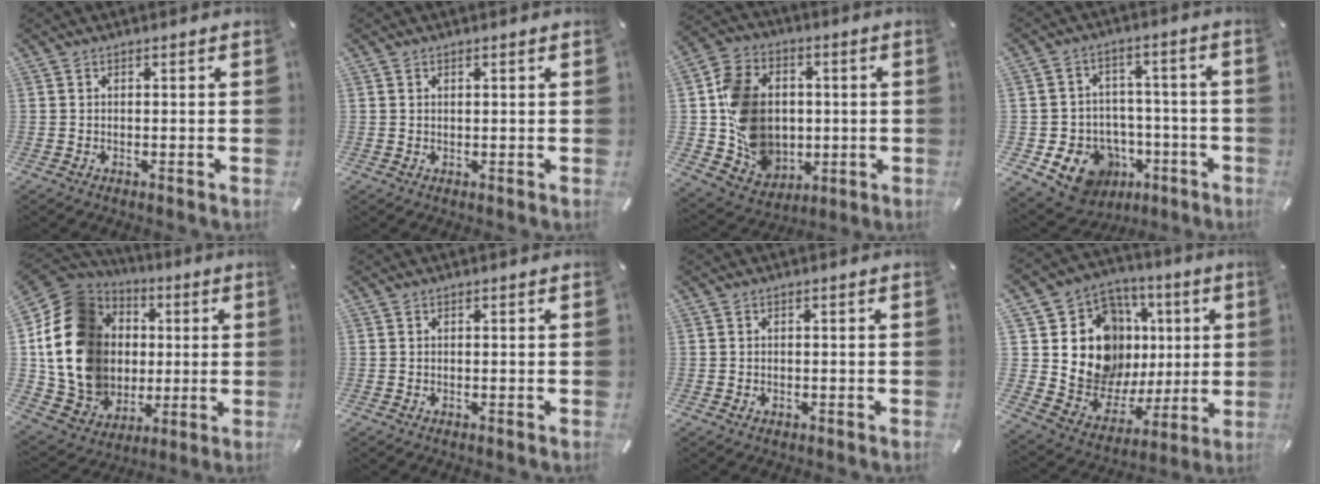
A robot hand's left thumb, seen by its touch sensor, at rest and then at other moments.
{"total": 0.6, "force": [0.4, 0.2, 0.4], "torque": [-0.006, 0.001, 0.007]}
{"total": 15.3, "force": [0.4, 13.2, 7.7], "torque": [-0.161, 0.011, 0.022]}
{"total": 12.2, "force": [-5.1, 10.2, 4.2], "torque": [-0.068, 0.026, -0.076]}
{"total": 19.8, "force": [1.9, 17.6, 8.8], "torque": [-0.187, -0.023, 0.054]}
{"total": 0.0}
{"total": 0.8, "force": [-0.2, 0.6, 0.4], "torque": [-0.008, 0.003, -0.006]}
{"total": 16.6, "force": [4.2, 14.3, 7.4], "torque": [-0.124, -0.038, 0.100]}